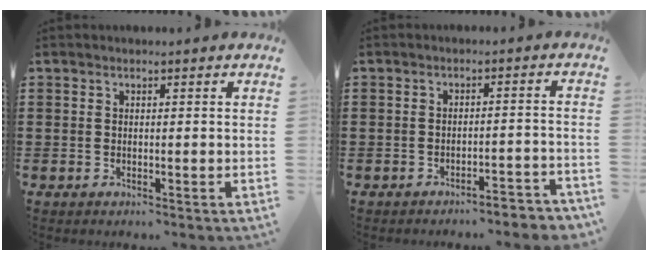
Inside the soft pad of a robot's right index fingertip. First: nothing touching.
{"total": 2.8, "force": [-2.6, -0.1, 0.8], "torque": [-0.017, 0.000, -0.056]}